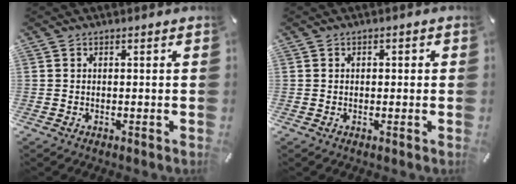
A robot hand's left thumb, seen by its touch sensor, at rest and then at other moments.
{"total": 1.1, "force": [-0.2, 0.9, 0.6], "torque": [-0.011, 0.005, -0.007]}